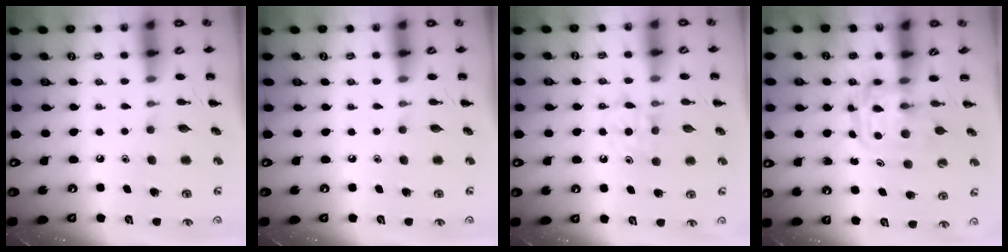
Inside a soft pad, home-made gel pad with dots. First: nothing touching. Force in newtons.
{"total": 0.0}
{"total": 6.2, "press": 5.9, "slide": 1.9}
{"total": 2.9, "press": 2.9, "slide": 0.3}